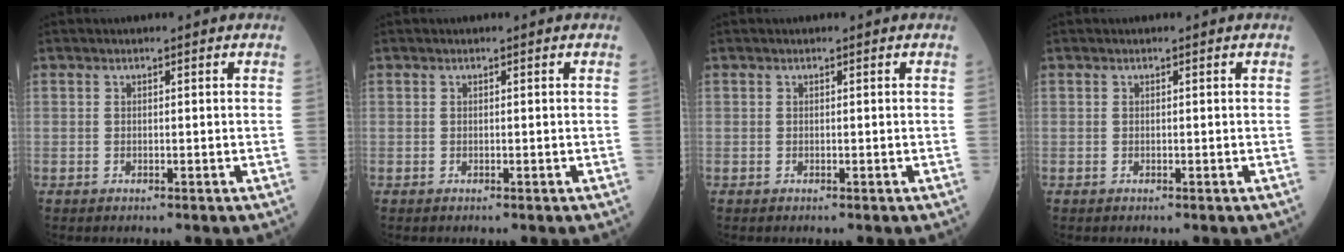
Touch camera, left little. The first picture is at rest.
{"total": 0.0}
{"total": 0.0}
{"total": 0.0}